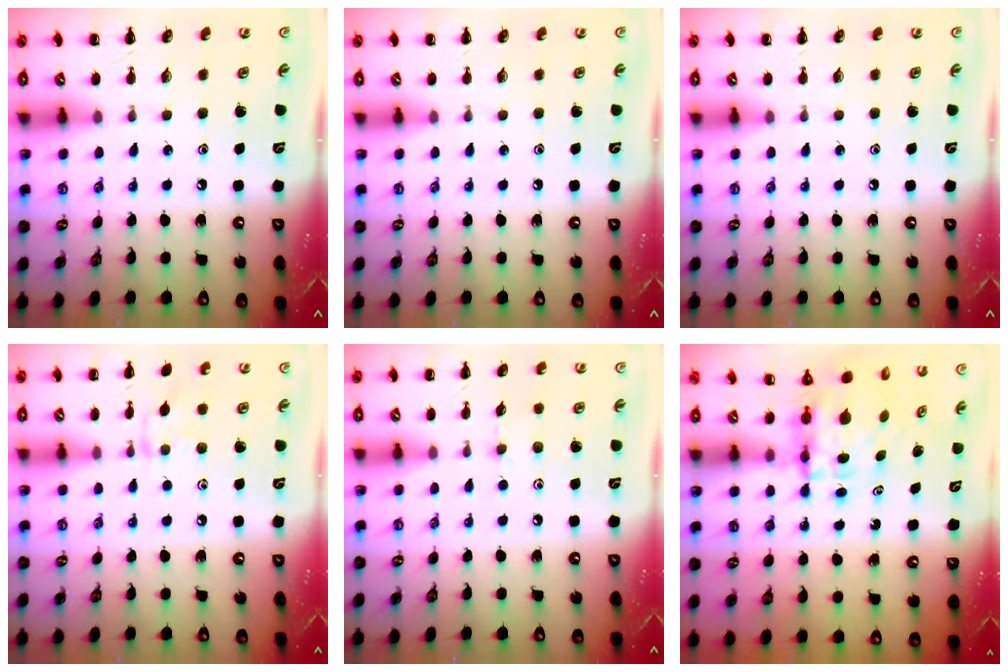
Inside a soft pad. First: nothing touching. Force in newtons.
{"total": 0.0}
{"total": 0.0}
{"total": 6.3, "press": 6.1, "slide": 1.6}
{"total": 4.2, "press": 3.8, "slide": 1.7}
{"total": 4.6, "press": 4.6, "slide": 0.8}